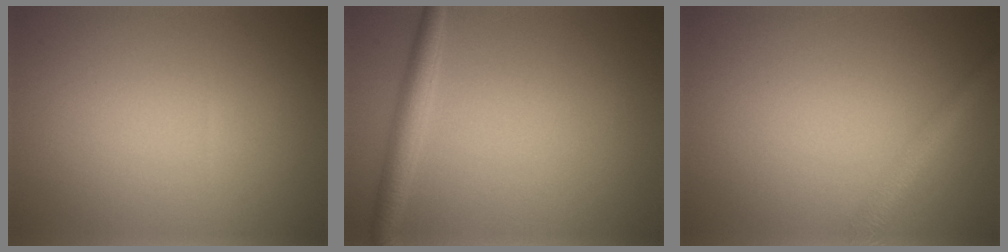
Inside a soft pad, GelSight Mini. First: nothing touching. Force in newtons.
{"total": 2.3, "press": 2.3, "slide": 0.1}
{"total": 2.7, "press": 2.7, "slide": 0.1}